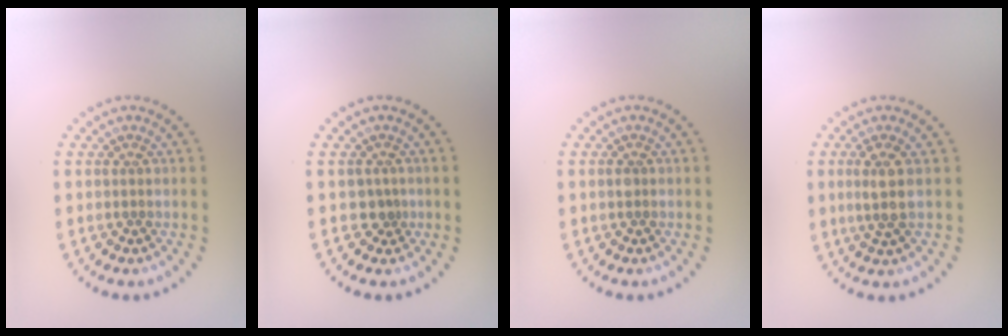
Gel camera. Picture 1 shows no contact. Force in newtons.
{"total": 1.4, "press": 1.2, "slide": 0.9}
{"total": 0.6, "press": 0.6, "slide": 0.1}
{"total": 2.3, "press": 1.9, "slide": 1.3}